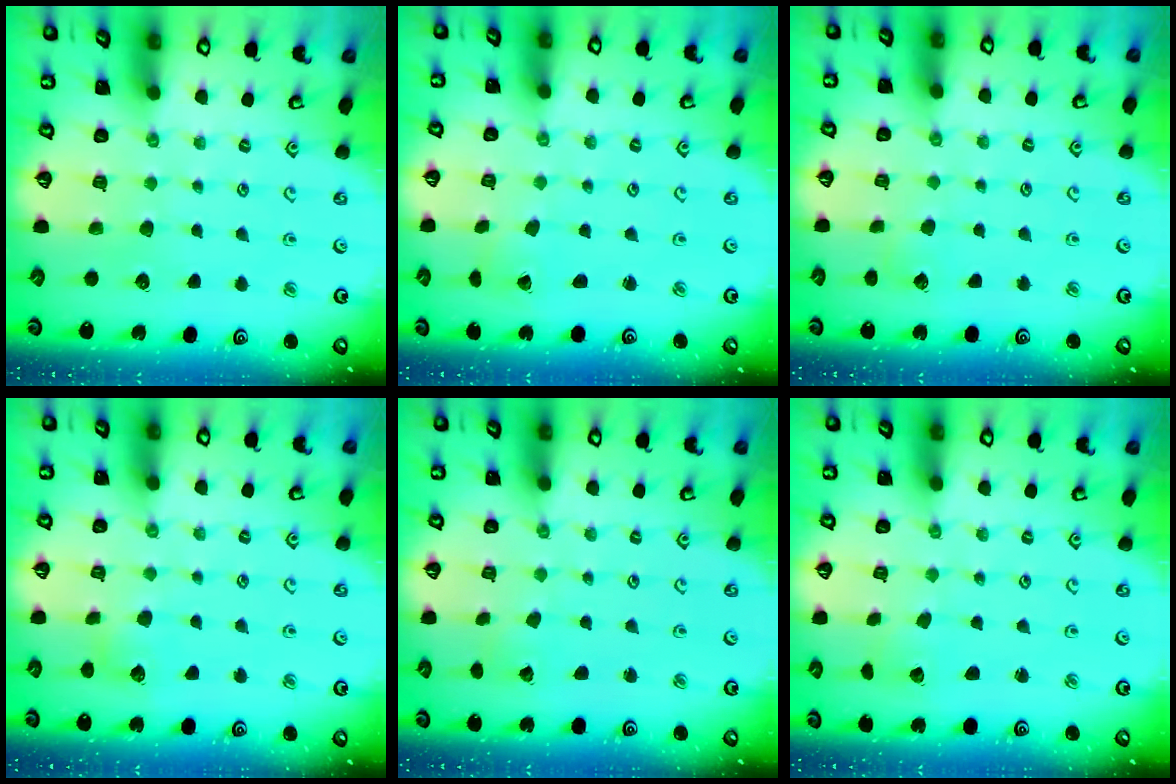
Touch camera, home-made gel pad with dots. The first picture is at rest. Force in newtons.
{"total": 1.8, "press": 1.7, "slide": 0.1}
{"total": 2.9, "press": 2.9, "slide": 0.2}
{"total": 5.1, "press": 5.1, "slide": 0.6}
{"total": 2.4, "press": 2.4, "slide": 0.2}
{"total": 2.0, "press": 2.0, "slide": 0.2}